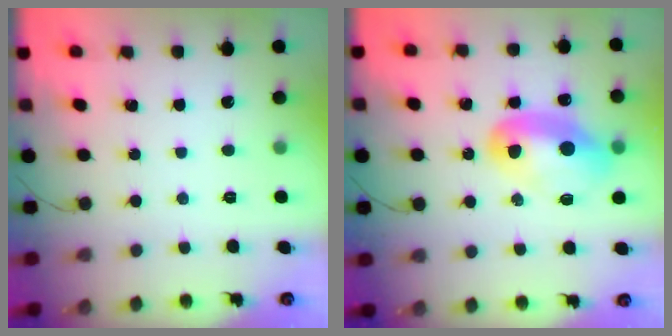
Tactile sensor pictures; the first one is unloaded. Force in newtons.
{"total": 11.9, "press": 11.9, "slide": 0.7}